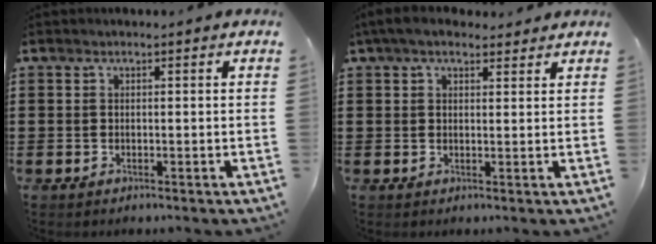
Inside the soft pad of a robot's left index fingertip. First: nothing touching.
{"total": 4.0, "force": [3.0, 1.6, 2.1], "torque": [-0.048, 0.005, 0.056]}